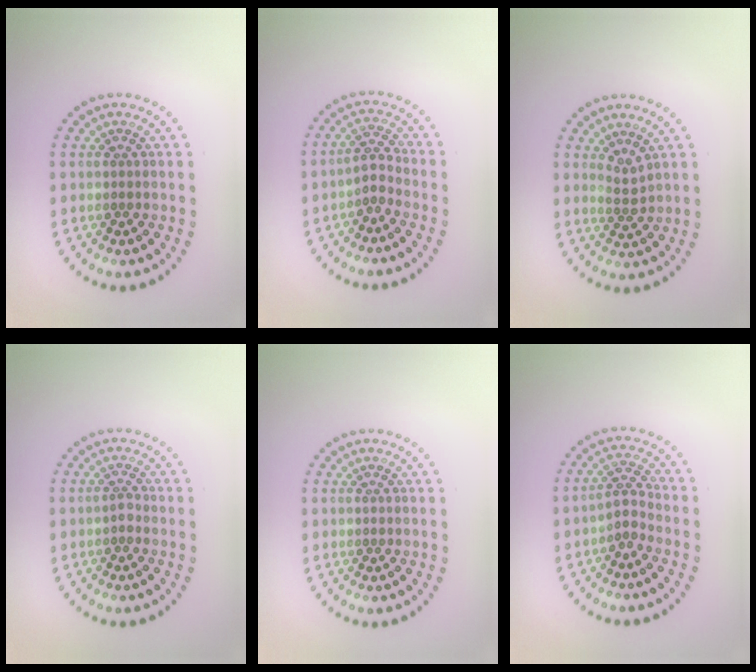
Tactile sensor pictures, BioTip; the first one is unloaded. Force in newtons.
{"total": 1.9, "press": 1.4, "slide": 1.2}
{"total": 1.5, "press": 1.0, "slide": 1.1}
{"total": 1.0, "press": 0.7, "slide": 0.7}
{"total": 0.0}
{"total": 2.0, "press": 1.6, "slide": 1.3}